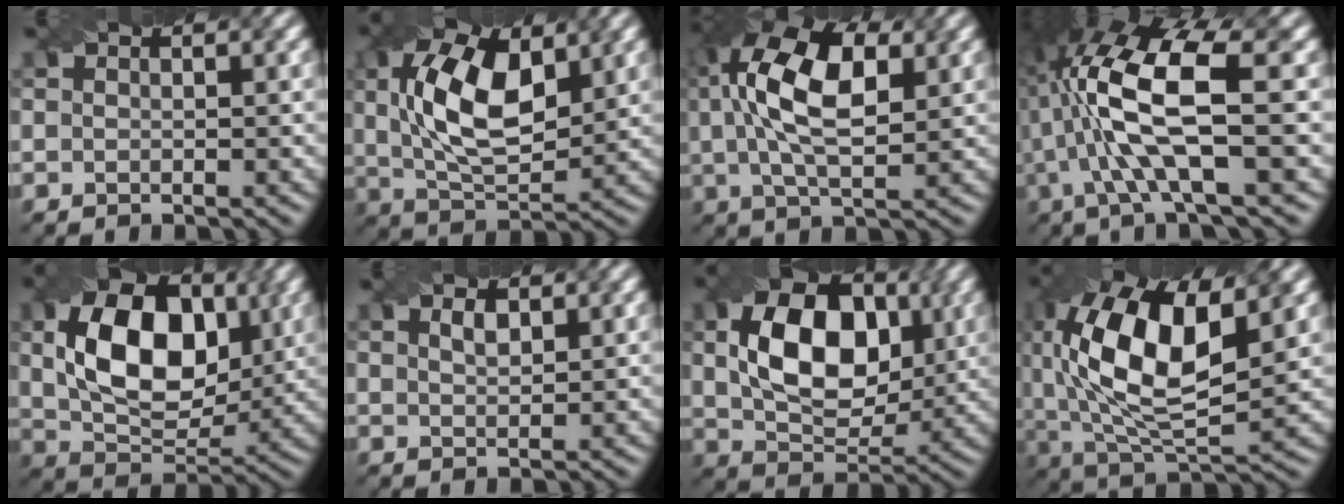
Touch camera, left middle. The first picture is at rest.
{"total": 9.3, "force": [2.2, 4.6, 7.8], "torque": [-0.154, 0.008, 0.036]}
{"total": 10.9, "force": [2.7, 5.1, 9.3], "torque": [-0.187, 0.020, 0.039]}
{"total": 10.6, "force": [1.3, 2.9, 10.1], "torque": [-0.203, 0.009, 0.026]}
{"total": 10.4, "force": [1.9, 6.5, 7.9], "torque": [-0.146, 0.004, 0.037]}
{"total": 1.3, "force": [0.8, 0.6, 0.8], "torque": [-0.017, 0.002, 0.018]}
{"total": 9.8, "force": [1.8, 6.3, 7.3], "torque": [-0.135, 0.004, 0.036]}
{"total": 13.6, "force": [2.7, 6.4, 11.8], "torque": [-0.231, 0.007, 0.047]}